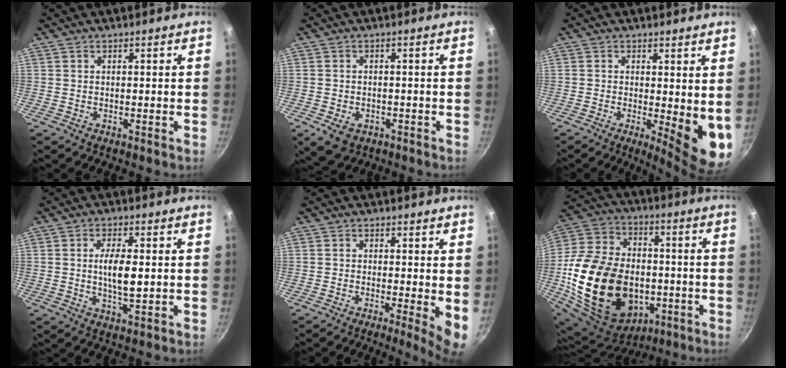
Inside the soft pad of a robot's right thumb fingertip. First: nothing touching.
{"total": 4.8, "force": [-1.9, 3.5, 2.7], "torque": [-0.037, 0.007, -0.020]}
{"total": 9.0, "force": [-0.1, 3.0, 8.5], "torque": [-0.099, -0.019, 0.003]}
{"total": 6.4, "force": [0.3, 2.1, 6.1], "torque": [-0.110, -0.002, 0.006]}
{"total": 5.5, "force": [-0.3, 1.2, 5.4], "torque": [-0.071, -0.012, -0.005]}
{"total": 30.1, "force": [-4.8, 21.1, 21.0], "torque": [-0.381, 0.028, -0.066]}